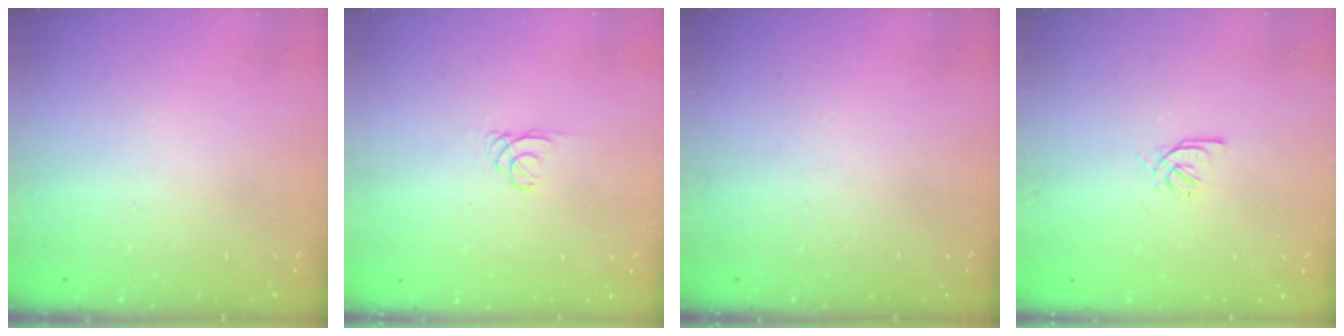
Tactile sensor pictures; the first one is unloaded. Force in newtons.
{"total": 0.6, "press": 0.6, "slide": 0.1}
{"total": 0.0}
{"total": 1.7, "press": 1.6, "slide": 0.5}